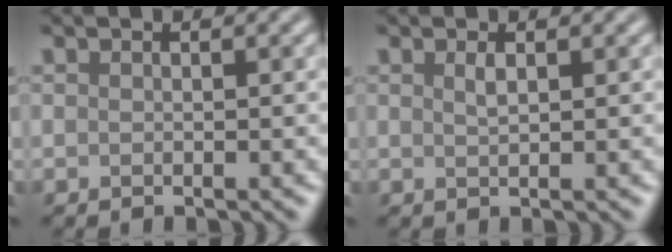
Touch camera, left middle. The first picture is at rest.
{"total": 0.9, "force": [0.4, 0.2, 0.7], "torque": [-0.015, 0.000, 0.009]}